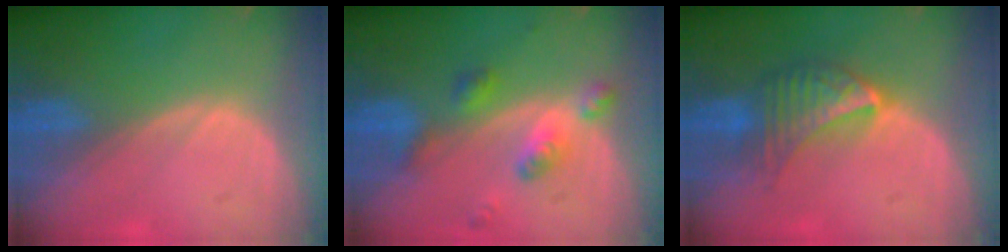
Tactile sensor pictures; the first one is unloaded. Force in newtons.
{"total": 6.0, "press": 5.3, "slide": 2.9}
{"total": 7.0, "press": 6.2, "slide": 3.3}